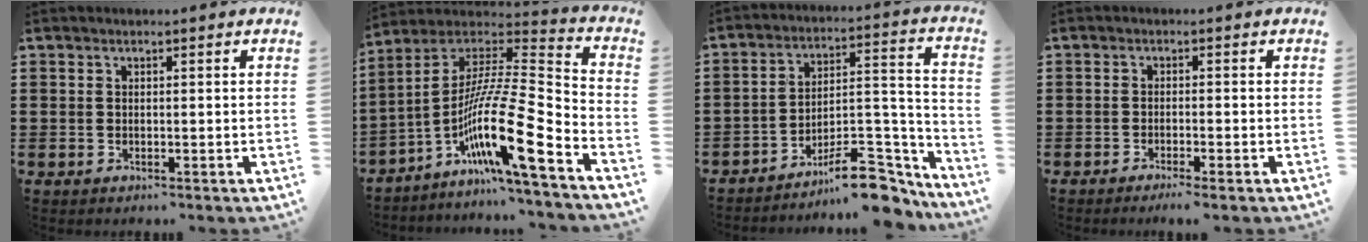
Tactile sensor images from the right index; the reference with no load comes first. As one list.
[{"total": 16.2, "force": [-7.9, 2.1, 14.0], "torque": [-0.264, -0.015, -0.149]}, {"total": 12.0, "force": [-9.6, 3.3, 6.4], "torque": [-0.073, 0.046, -0.176]}, {"total": 1.4, "force": [-1.1, -0.2, 0.8], "torque": [-0.014, -0.003, -0.021]}]